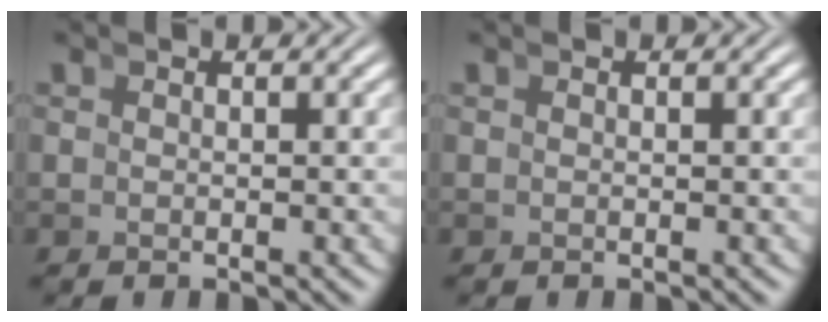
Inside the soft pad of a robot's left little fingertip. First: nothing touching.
{"total": 0.0}